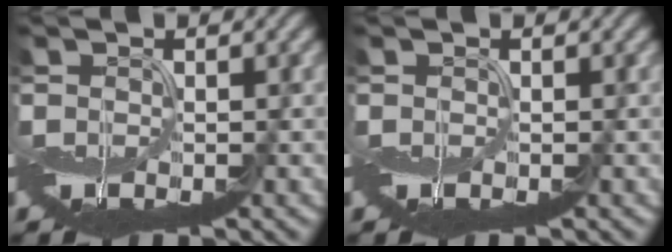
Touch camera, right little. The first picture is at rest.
{"total": 0.0}